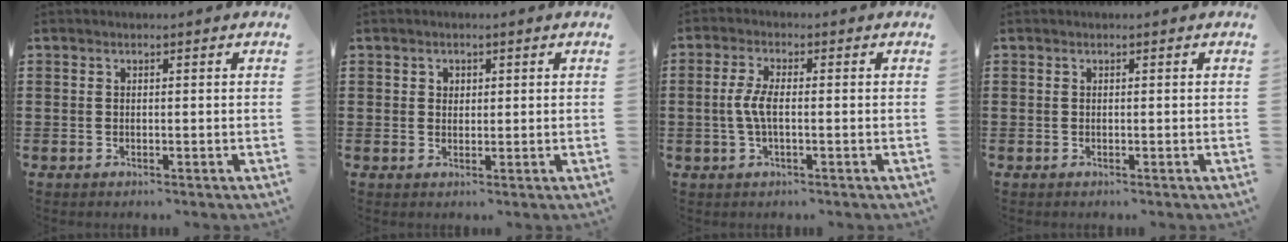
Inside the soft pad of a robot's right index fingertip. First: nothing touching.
{"total": 1.1, "force": [0.4, 1.0, 0.3], "torque": [-0.009, 0.004, 0.007]}
{"total": 4.1, "force": [-0.6, 1.3, 3.9], "torque": [-0.100, -0.006, -0.021]}
{"total": 0.0}